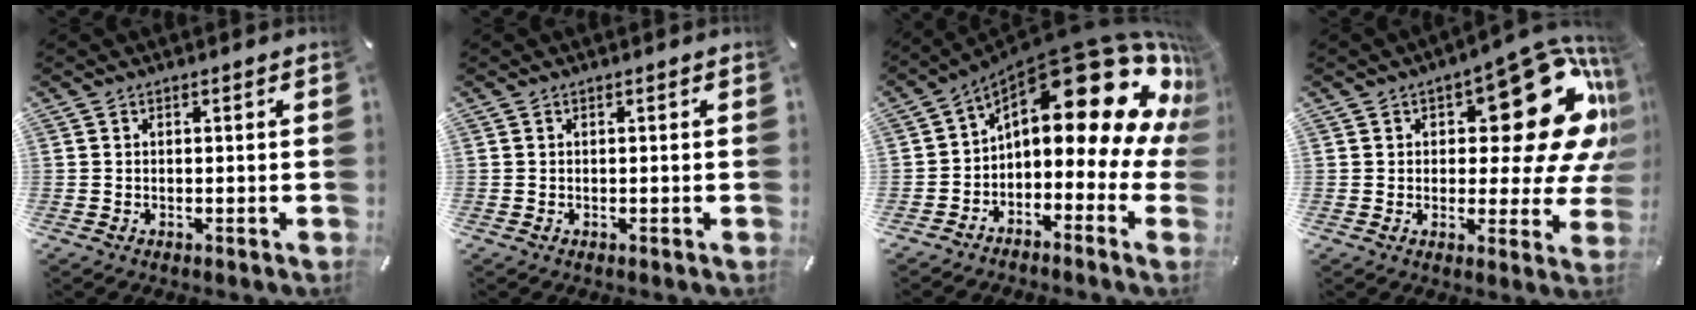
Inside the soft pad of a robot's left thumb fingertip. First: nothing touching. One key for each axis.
{"total": 0.0}
{"total": 24.2, "fx": 11.0, "fy": 10.6, "fz": 18.8, "tx": -0.272, "ty": -0.090, "tz": 0.186}
{"total": 25.0, "fx": 8.4, "fy": 12.3, "fz": 20.0, "tx": -0.232, "ty": -0.062, "tz": 0.143}